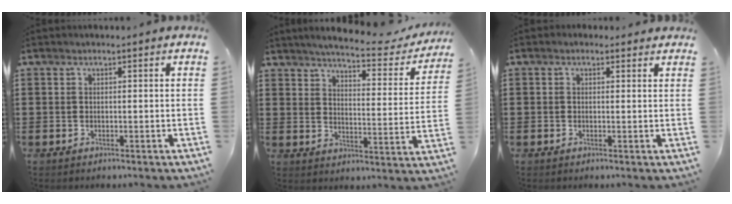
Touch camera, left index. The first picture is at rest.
{"total": 5.1, "force": [4.7, -0.1, 2.0], "torque": [-0.055, -0.033, 0.072]}
{"total": 0.9, "force": [0.5, 0.8, 0.2], "torque": [-0.007, 0.007, 0.008]}